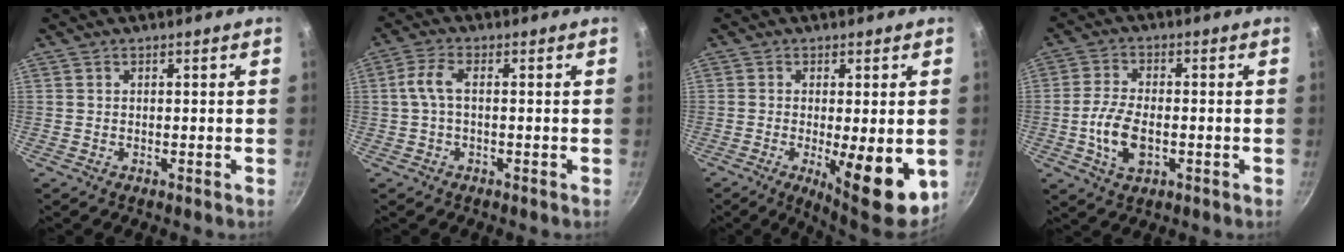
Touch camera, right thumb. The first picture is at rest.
{"total": 4.2, "force": [0.0, 1.6, 3.8], "torque": [-0.096, 0.014, -0.005]}
{"total": 12.5, "force": [-2.8, 3.8, 11.5], "torque": [-0.146, -0.009, -0.028]}
{"total": 8.3, "force": [-1.8, 4.6, 6.7], "torque": [-0.135, 0.012, -0.037]}